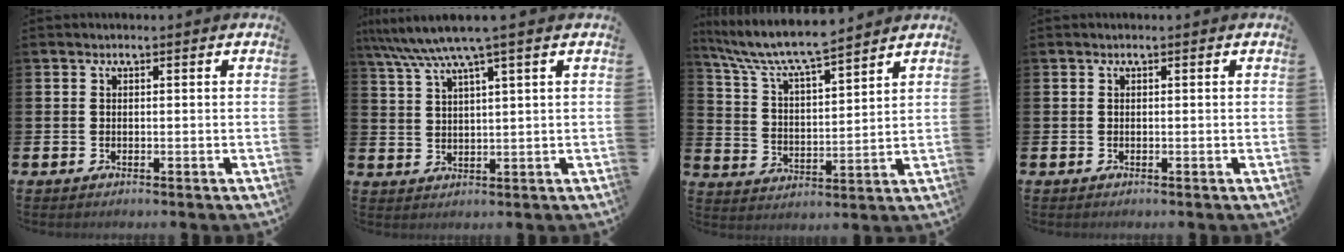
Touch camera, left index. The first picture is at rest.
{"total": 6.0, "force": [4.5, 0.1, 4.0], "torque": [-0.088, -0.013, 0.076]}
{"total": 8.0, "force": [7.4, 0.9, 3.0], "torque": [-0.086, -0.049, 0.128]}
{"total": 0.0}